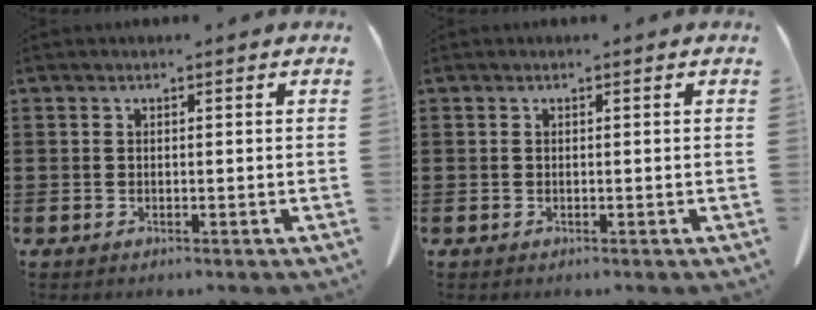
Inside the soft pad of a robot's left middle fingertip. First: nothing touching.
{"total": 0.0}